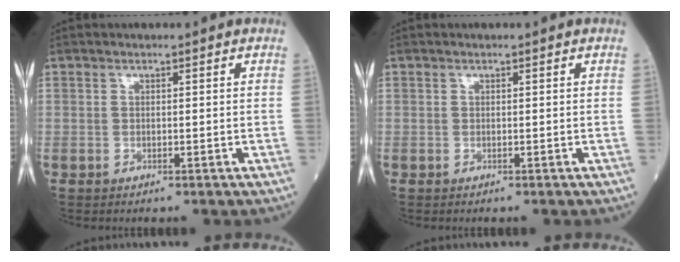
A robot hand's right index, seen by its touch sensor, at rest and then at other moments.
{"total": 0.0}